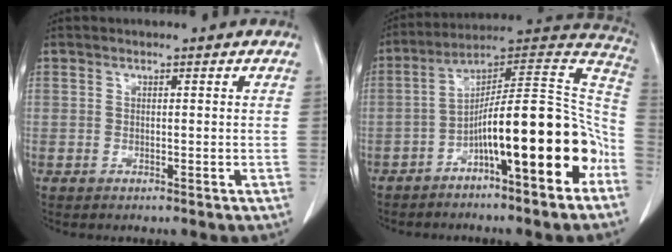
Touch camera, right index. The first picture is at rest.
{"total": 18.5, "force": [-7.2, 2.5, 16.9], "torque": [-0.229, 0.042, -0.106]}